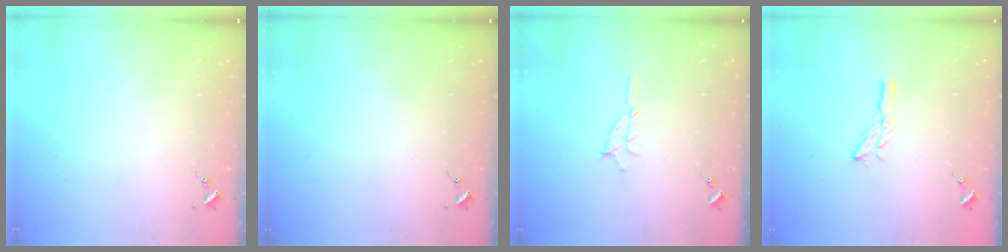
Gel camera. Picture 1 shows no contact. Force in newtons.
{"total": 0.0}
{"total": 5.0, "press": 5.0, "slide": 0.6}
{"total": 6.5, "press": 6.5, "slide": 0.3}